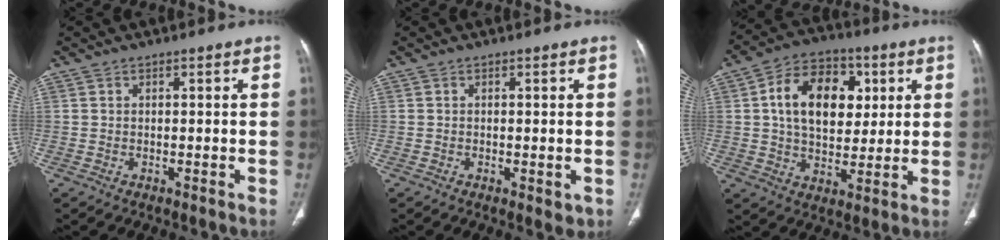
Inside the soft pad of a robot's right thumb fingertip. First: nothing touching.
{"total": 2.1, "force": [-0.5, 1.0, 1.8], "torque": [-0.021, -0.005, -0.004]}
{"total": 16.0, "force": [3.8, 10.8, 11.3], "torque": [-0.154, 0.004, 0.060]}